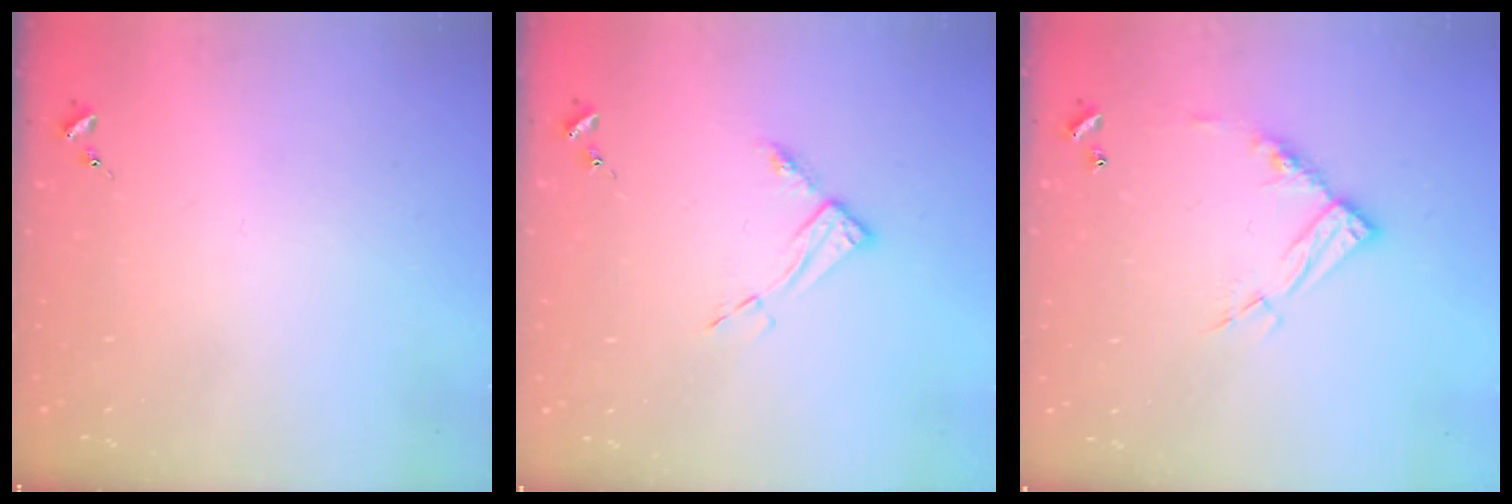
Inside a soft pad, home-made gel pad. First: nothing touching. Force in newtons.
{"total": 7.7, "press": 7.7, "slide": 0.6}
{"total": 12.2, "press": 12.1, "slide": 0.9}